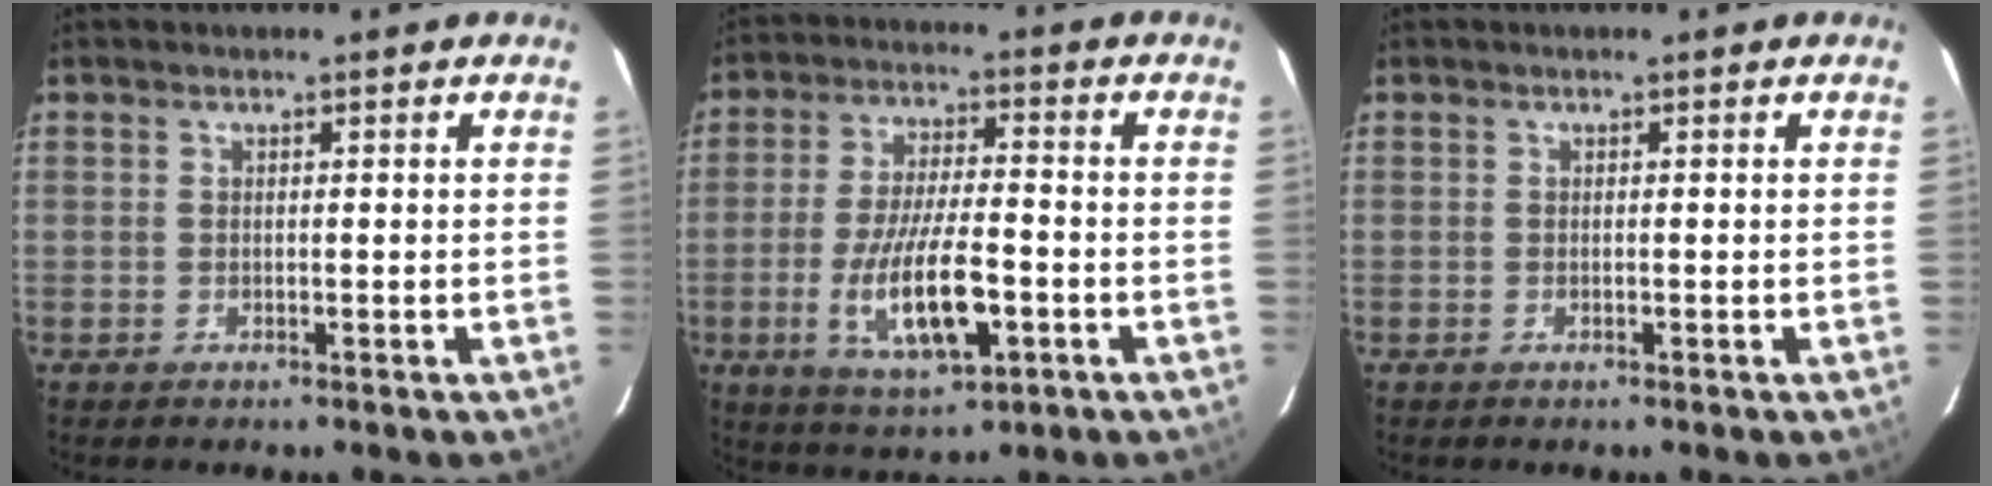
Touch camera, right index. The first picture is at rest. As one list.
[{"total": 13.5, "force": [-4.4, 4.1, 12.1], "torque": [-0.240, -0.017, -0.071]}, {"total": 0.0}]